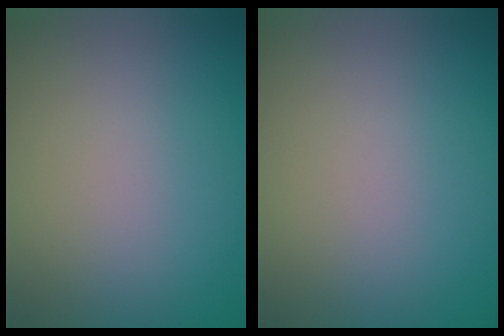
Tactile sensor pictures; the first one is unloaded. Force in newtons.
{"total": 0.0}